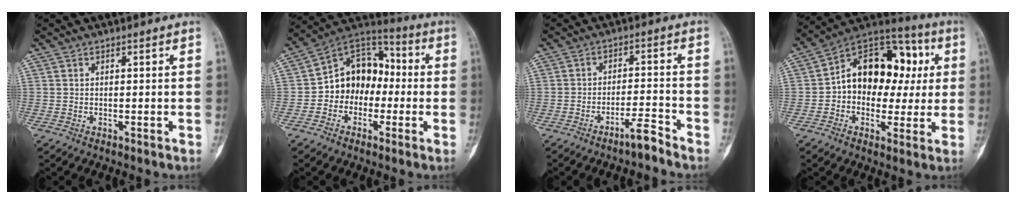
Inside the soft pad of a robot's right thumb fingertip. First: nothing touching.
{"total": 13.0, "force": [-1.7, 10.3, 7.8], "torque": [-0.076, 0.048, -0.043]}
{"total": 4.1, "force": [-3.4, 0.2, 2.3], "torque": [-0.038, 0.030, -0.060]}
{"total": 18.5, "force": [1.9, 13.2, 12.9], "torque": [-0.133, 0.041, 0.020]}